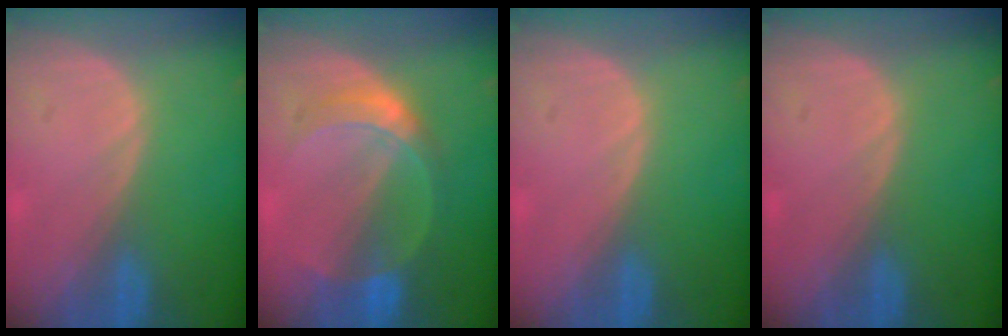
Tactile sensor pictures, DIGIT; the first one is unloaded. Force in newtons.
{"total": 5.6, "press": 5.6, "slide": 0.1}
{"total": 0.0}
{"total": 0.0}